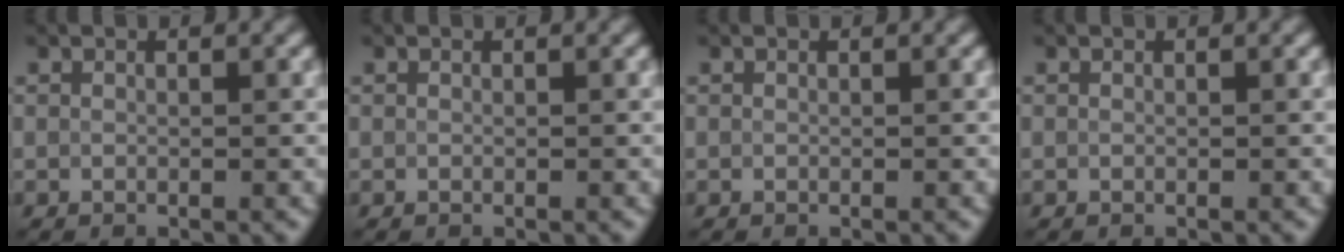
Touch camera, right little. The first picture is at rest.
{"total": 0.0}
{"total": 0.0}
{"total": 0.0}